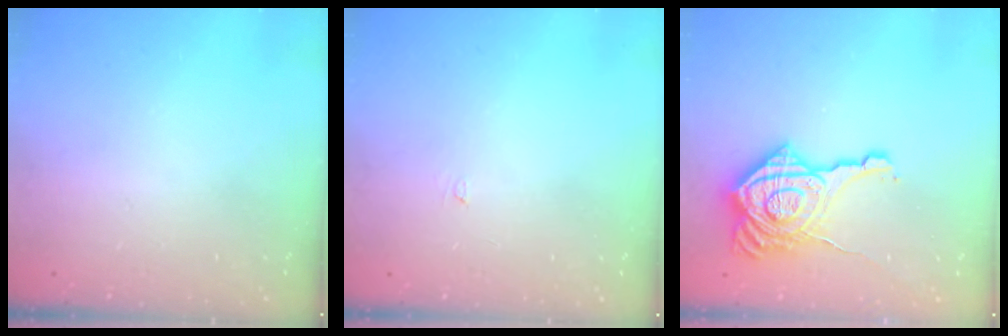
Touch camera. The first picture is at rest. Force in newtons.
{"total": 2.6, "press": 2.6, "slide": 0.3}
{"total": 21.5, "press": 21.4, "slide": 1.7}